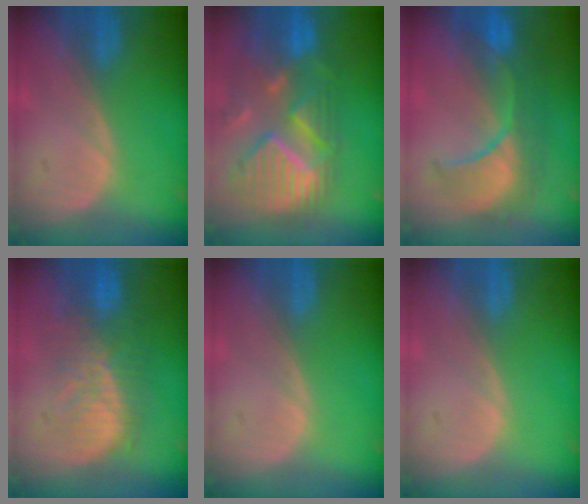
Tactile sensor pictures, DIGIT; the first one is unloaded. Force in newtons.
{"total": 12.1, "press": 10.5, "slide": 6.0}
{"total": 10.1, "press": 8.9, "slide": 4.7}
{"total": 10.0, "press": 9.0, "slide": 4.2}
{"total": 0.0}
{"total": 0.0}